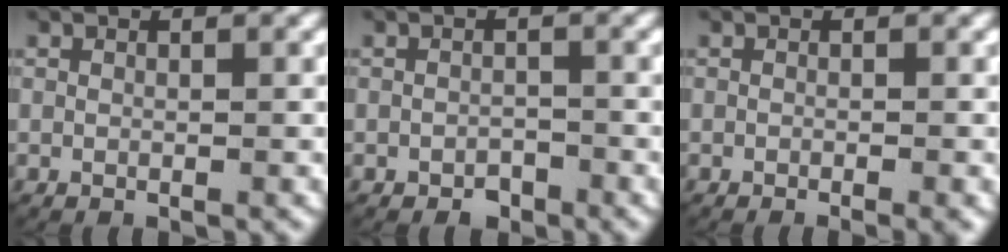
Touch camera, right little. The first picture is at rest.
{"total": 1.6, "force": [-1.3, 0.8, 0.0], "torque": [0.006, -0.002, -0.024]}
{"total": 1.2, "force": [-0.8, 0.1, 0.9], "torque": [-0.009, -0.001, -0.011]}